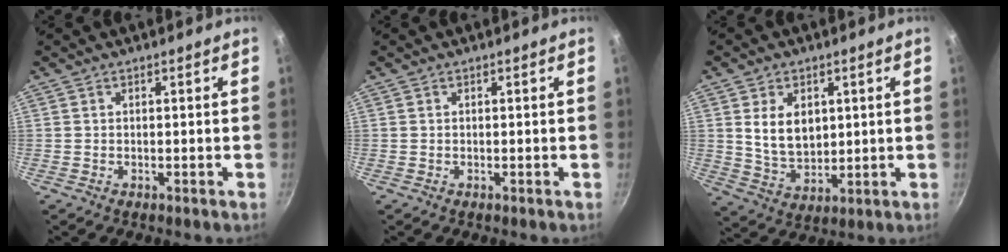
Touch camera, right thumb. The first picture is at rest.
{"total": 0.0}
{"total": 9.1, "force": [2.2, 6.3, 6.3], "torque": [-0.092, -0.021, 0.054]}